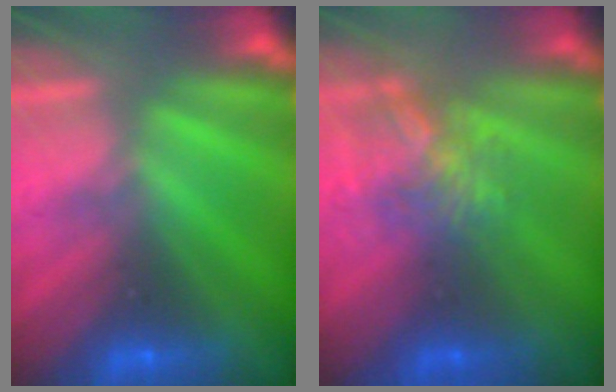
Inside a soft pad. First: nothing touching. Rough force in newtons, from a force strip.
{"total": 4.5}